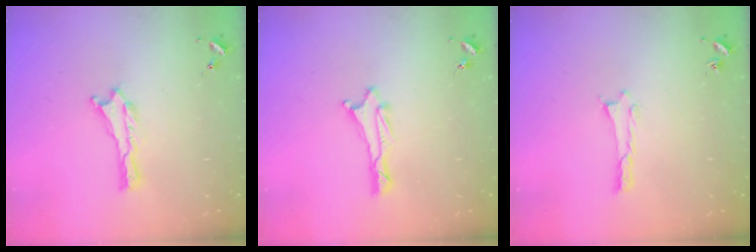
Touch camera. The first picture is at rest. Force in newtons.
{"total": 1.0, "press": 1.0, "slide": 0.2}
{"total": 0.0}